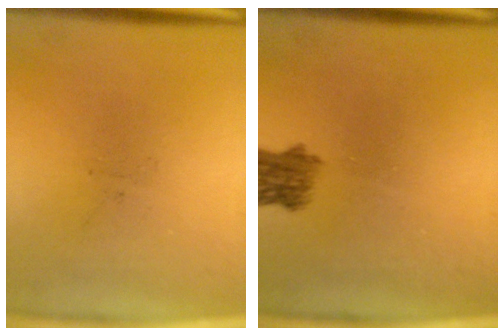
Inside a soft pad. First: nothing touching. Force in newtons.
{"total": 4.2}